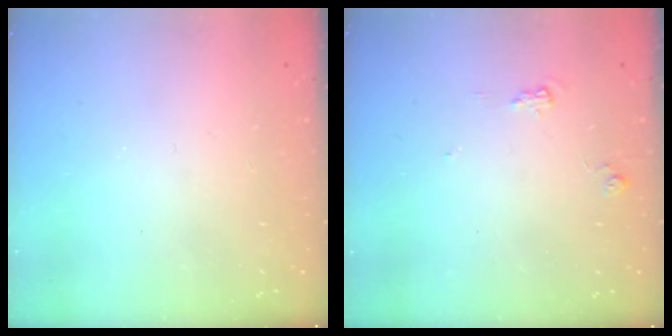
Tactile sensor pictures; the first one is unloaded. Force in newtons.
{"total": 5.3, "press": 5.3, "slide": 0.2}